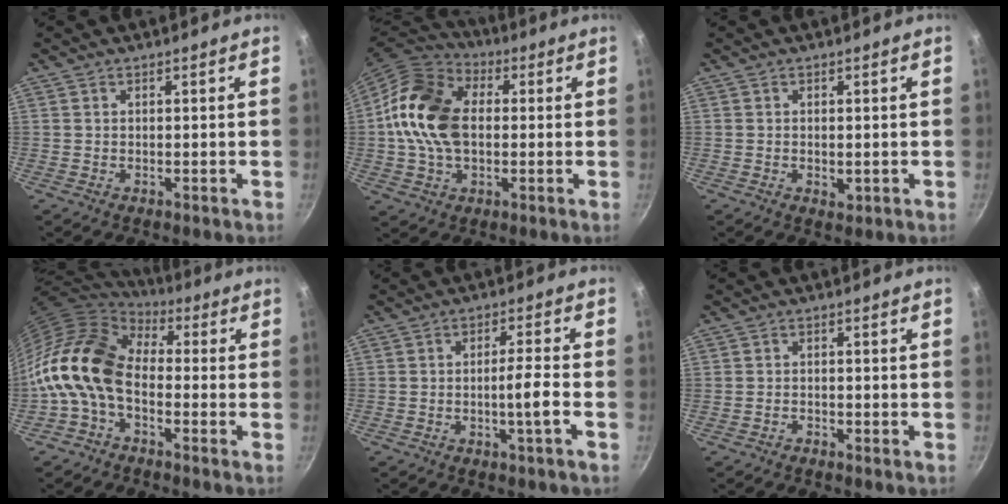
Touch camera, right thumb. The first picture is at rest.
{"total": 17.7, "force": [0.9, 12.3, 12.6], "torque": [-0.217, 0.023, 0.002]}
{"total": 1.8, "force": [-0.2, 1.2, 1.4], "torque": [-0.020, -0.004, -0.002]}
{"total": 15.3, "force": [-2.5, 9.9, 11.5], "torque": [-0.203, 0.035, -0.069]}
{"total": 4.6, "force": [-1.9, -0.2, 4.2], "torque": [-0.078, 0.020, -0.033]}
{"total": 1.2, "force": [-1.1, 0.4, 0.2], "torque": [-0.009, 0.016, -0.021]}